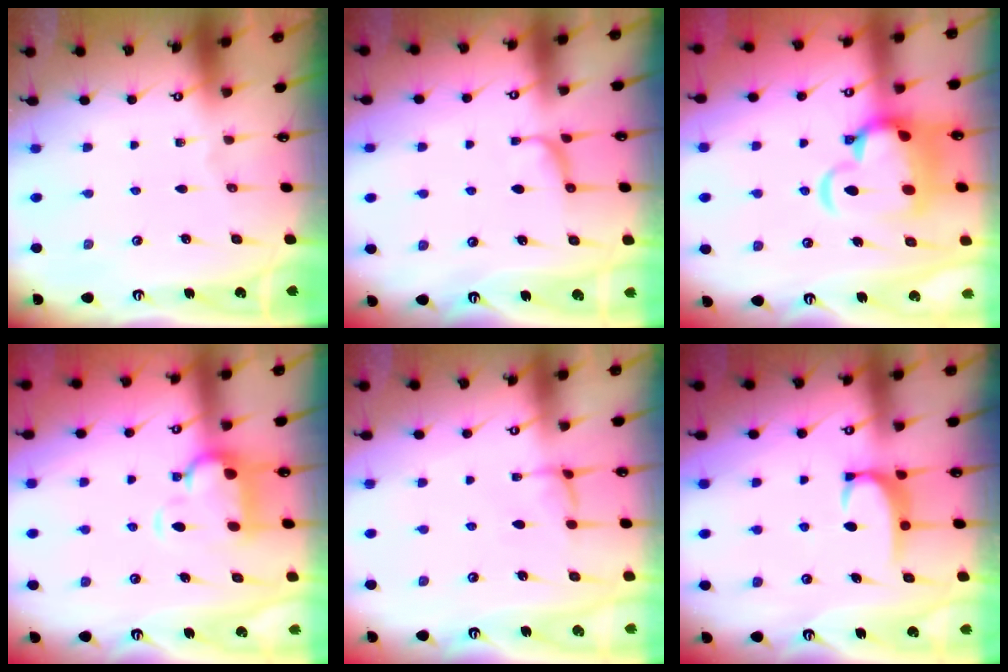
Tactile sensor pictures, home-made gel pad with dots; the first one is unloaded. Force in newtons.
{"total": 2.0, "press": 1.8, "slide": 0.9}
{"total": 9.9, "press": 9.7, "slide": 2.0}
{"total": 2.1, "press": 1.6, "slide": 1.3}
{"total": 0.6, "press": 0.1, "slide": 0.6}
{"total": 2.6, "press": 2.6, "slide": 0.4}